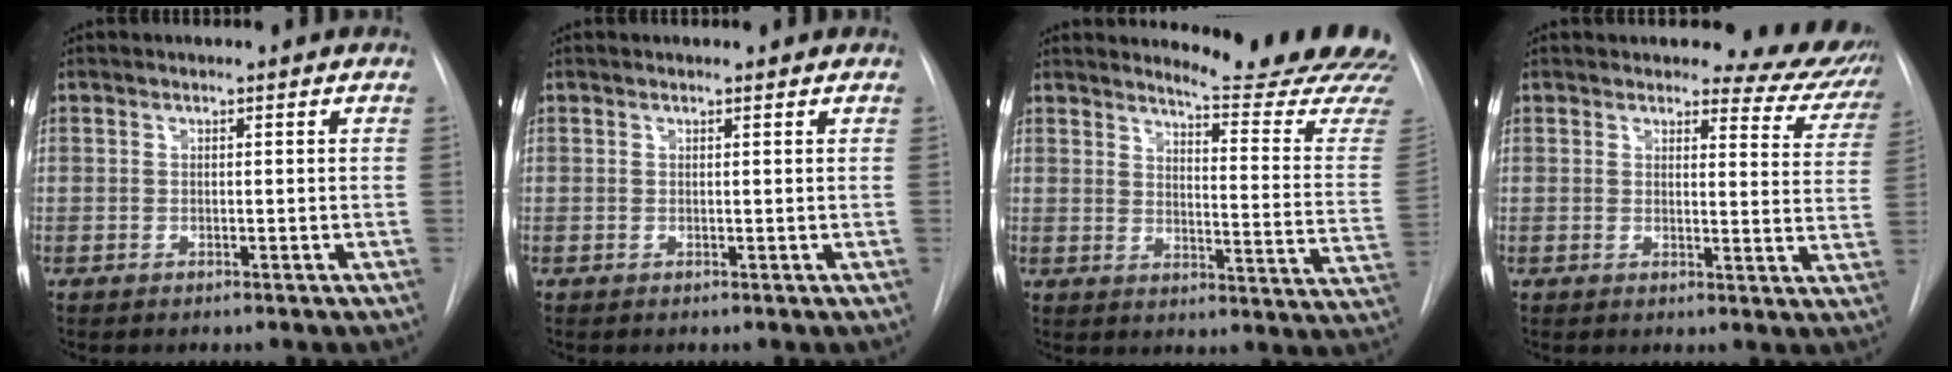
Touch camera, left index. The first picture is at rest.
{"total": 1.2, "force": [1.2, 0.3, 0.2], "torque": [-0.011, 0.008, 0.014]}
{"total": 19.5, "force": [18.9, -0.6, 4.9], "torque": [-0.065, -0.159, 0.209]}
{"total": 9.7, "force": [9.2, 2.9, 1.1], "torque": [0.018, -0.042, 0.078]}